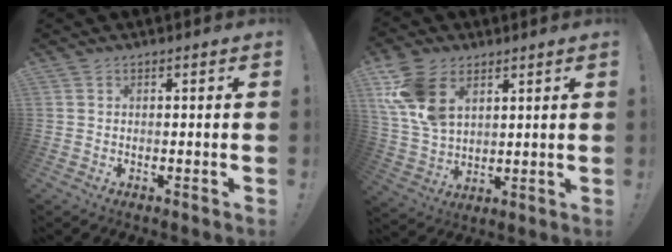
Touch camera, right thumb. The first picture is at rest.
{"total": 14.3, "force": [6.4, 9.3, 8.7], "torque": [-0.173, -0.025, 0.128]}